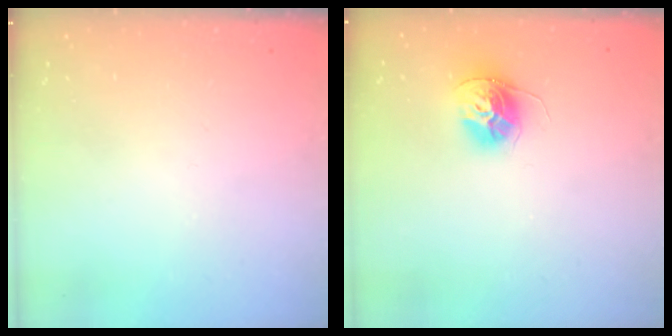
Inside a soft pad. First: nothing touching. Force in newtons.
{"total": 12.3, "press": 12.2, "slide": 1.0}